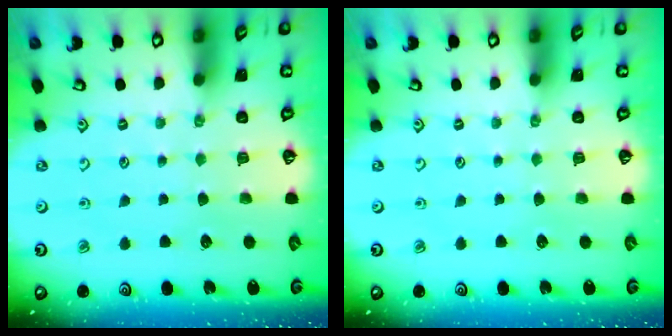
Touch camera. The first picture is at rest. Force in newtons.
{"total": 0.0}